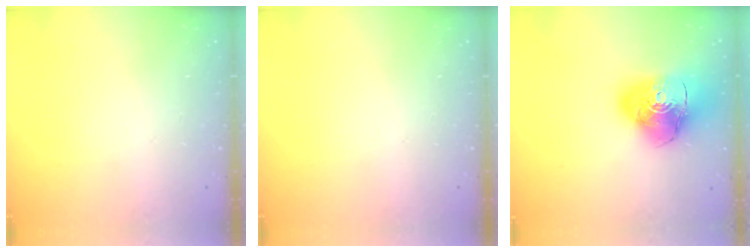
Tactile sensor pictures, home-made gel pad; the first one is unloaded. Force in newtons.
{"total": 0.0}
{"total": 18.0, "press": 17.8, "slide": 2.4}